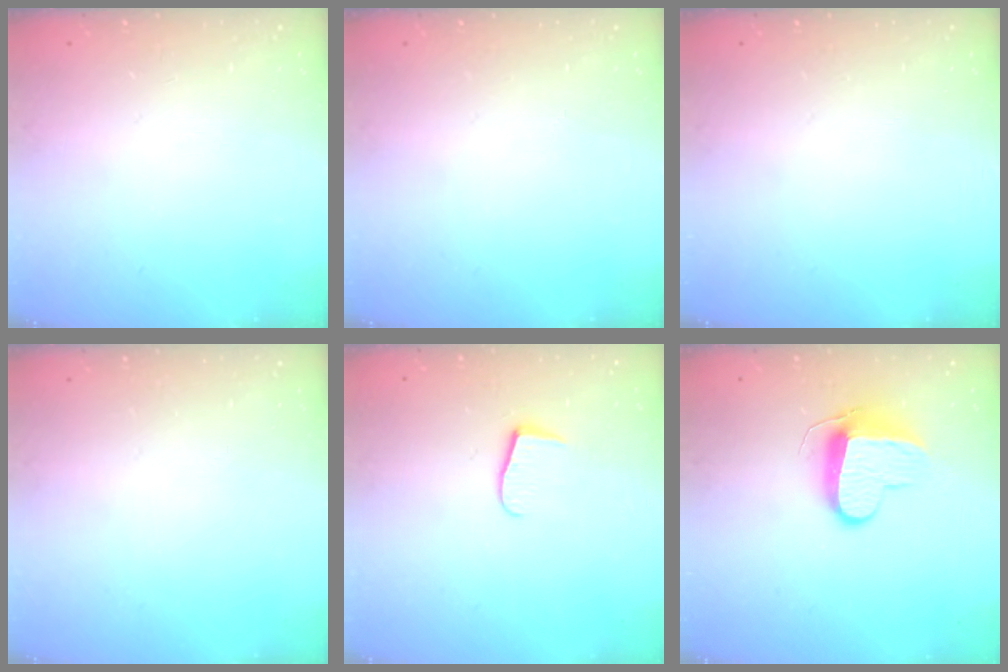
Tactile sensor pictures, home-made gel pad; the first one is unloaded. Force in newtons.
{"total": 0.0}
{"total": 0.0}
{"total": 0.0}
{"total": 6.5, "press": 6.5, "slide": 0.6}
{"total": 9.8, "press": 9.8, "slide": 0.1}